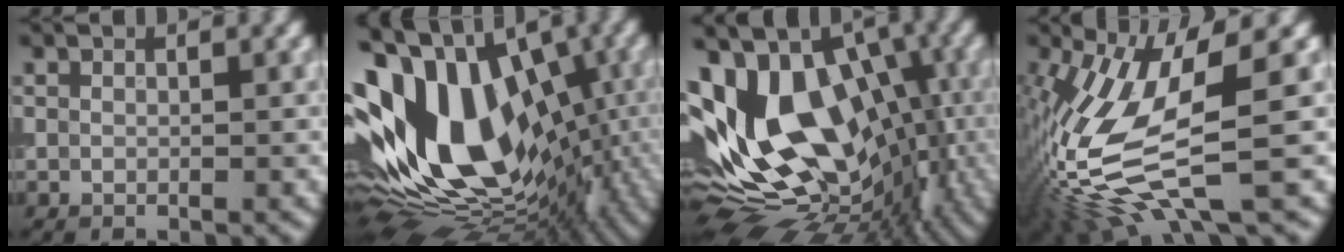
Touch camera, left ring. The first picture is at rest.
{"total": 18.4, "force": [1.9, 11.7, 14.1], "torque": [-0.262, 0.012, 0.031]}
{"total": 16.6, "force": [1.9, 10.3, 13.0], "torque": [-0.225, 0.019, 0.021]}
{"total": 12.4, "force": [-1.1, 3.8, 11.8], "torque": [-0.256, -0.016, -0.016]}